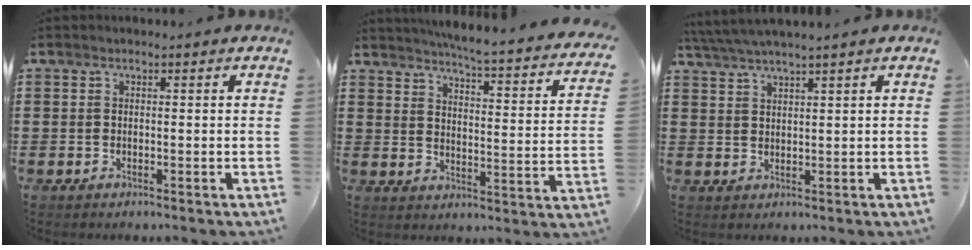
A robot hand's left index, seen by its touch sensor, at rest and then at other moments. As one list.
[{"total": 4.4, "force": [4.0, -0.6, 1.6], "torque": [-0.046, -0.042, 0.058]}, {"total": 3.1, "force": [2.8, -0.6, 1.2], "torque": [-0.031, -0.005, 0.051]}]